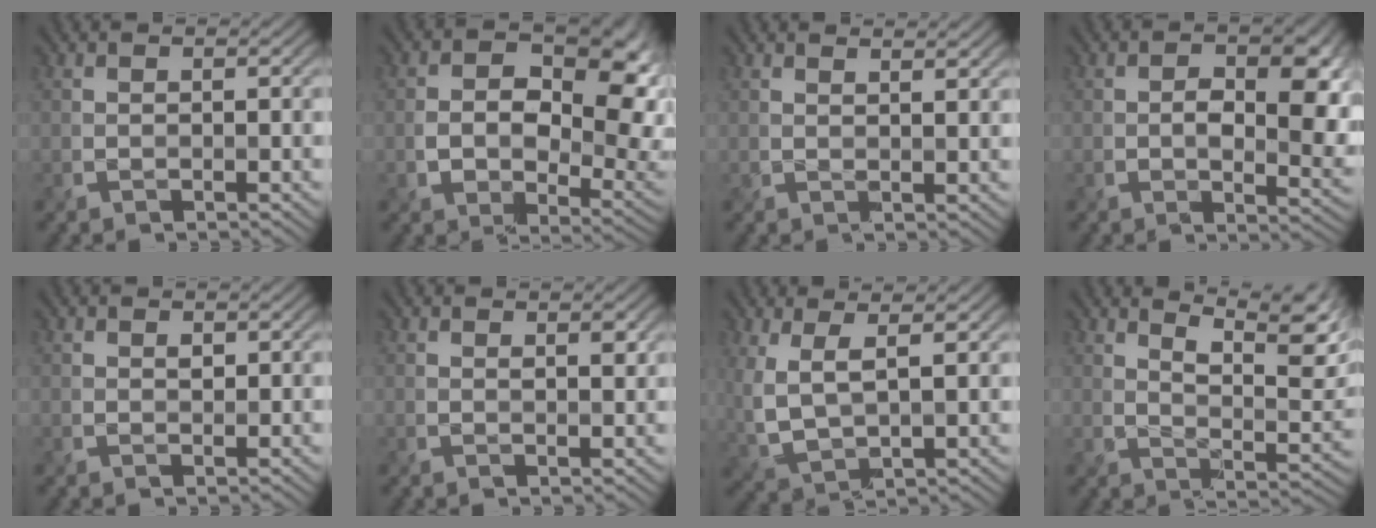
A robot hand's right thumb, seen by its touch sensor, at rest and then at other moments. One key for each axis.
{"total": 11.5, "fx": 1.9, "fy": 7.9, "fz": 8.1, "tx": -0.117, "ty": -0.018, "tz": 0.033}
{"total": 2.1, "fx": 1.8, "fy": 0.2, "fz": 1.1, "tx": -0.021, "ty": -0.002, "tz": 0.034}
{"total": 8.8, "fx": 0.7, "fy": 4.9, "fz": 7.2, "tx": -0.097, "ty": -0.008, "tz": 0.011}
{"total": 0.7, "fx": 0.4, "fy": 0.4, "fz": 0.4, "tx": -0.008, "ty": -0.004, "tz": 0.010}
{"total": 1.3, "fx": 0.7, "fy": 0.4, "fz": 1.0, "tx": -0.017, "ty": -0.005, "tz": 0.016}
{"total": 6.8, "fx": 2.6, "fy": 3.0, "fz": 5.5, "tx": -0.145, "ty": -0.006, "tz": 0.055}
{"total": 10.2, "fx": 6.7, "fy": 2.1, "fz": 7.4, "tx": -0.128, "ty": 0.007, "tz": 0.106}